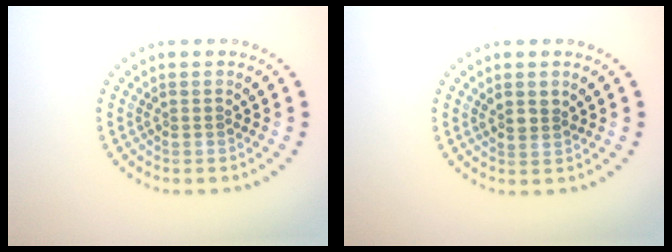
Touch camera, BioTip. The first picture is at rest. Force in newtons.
{"total": 1.5, "press": 1.3, "slide": 0.7}